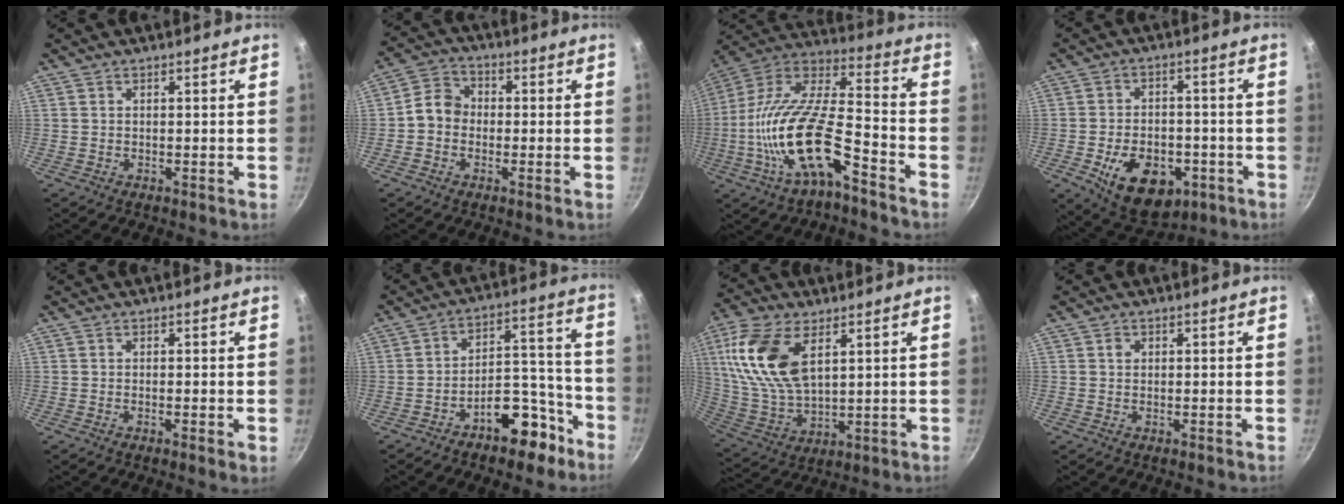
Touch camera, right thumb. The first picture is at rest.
{"total": 6.0, "force": [-0.9, 5.1, 3.1], "torque": [-0.027, 0.020, -0.035]}
{"total": 20.6, "force": [-8.5, 7.5, 17.1], "torque": [-0.315, 0.055, -0.173]}
{"total": 14.7, "force": [-5.3, 9.5, 9.8], "torque": [-0.123, 0.015, -0.068]}
{"total": 1.5, "force": [-0.4, 0.1, 1.5], "torque": [-0.024, -0.006, -0.008]}
{"total": 12.4, "force": [-7.8, 6.0, 7.4], "torque": [-0.065, 0.091, -0.107]}
{"total": 16.9, "force": [6.0, 9.1, 12.9], "torque": [-0.246, -0.018, 0.125]}
{"total": 1.2, "force": [0.3, 1.0, 0.5], "torque": [-0.004, 0.002, 0.005]}